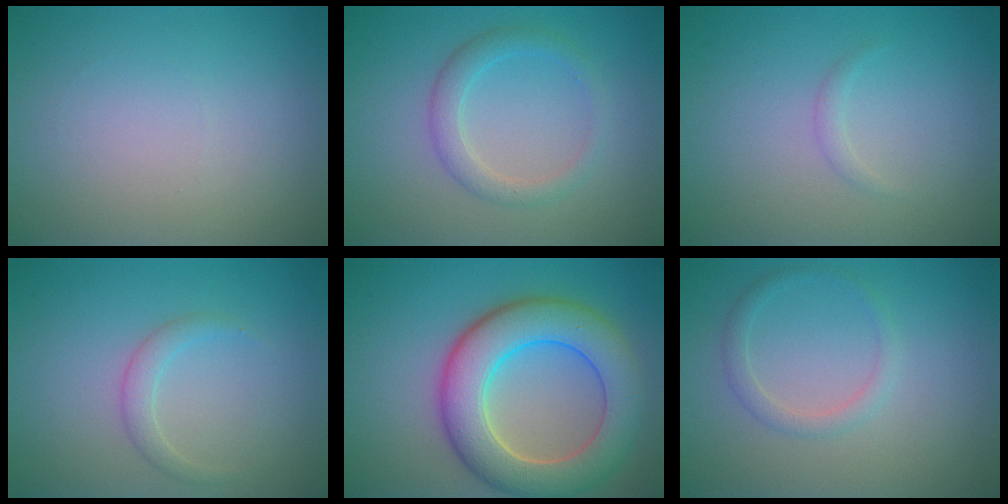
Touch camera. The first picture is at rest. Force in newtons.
{"total": 2.3, "press": 2.3, "slide": 0.1}
{"total": 0.8, "press": 0.8, "slide": 0.0}
{"total": 1.6, "press": 1.6, "slide": 0.2}
{"total": 8.8, "press": 8.8, "slide": 0.7}
{"total": 1.5, "press": 1.5, "slide": 0.0}